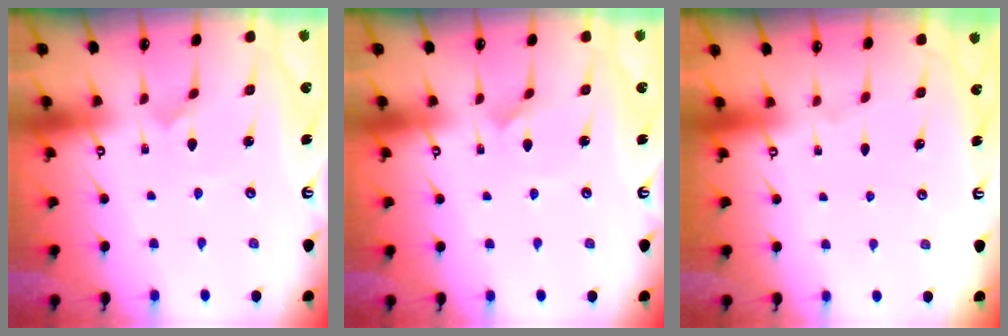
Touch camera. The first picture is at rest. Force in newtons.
{"total": 2.2, "press": 2.2, "slide": 0.2}
{"total": 0.0}